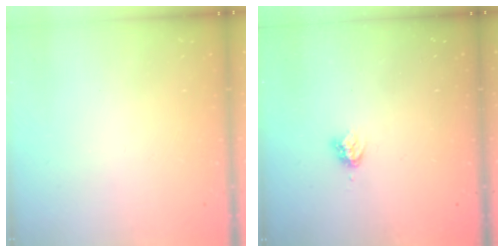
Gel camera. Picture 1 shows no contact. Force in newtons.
{"total": 3.3, "press": 3.3, "slide": 0.4}